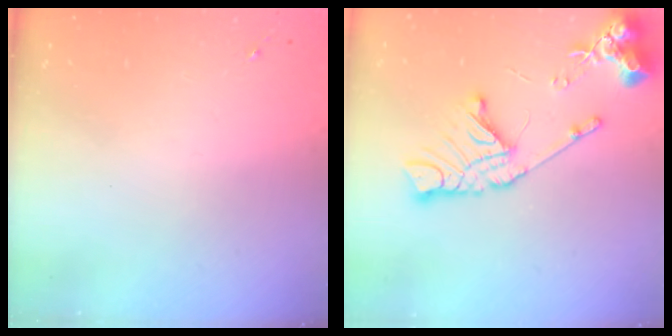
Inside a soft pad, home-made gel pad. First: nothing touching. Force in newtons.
{"total": 16.4, "press": 16.3, "slide": 1.9}